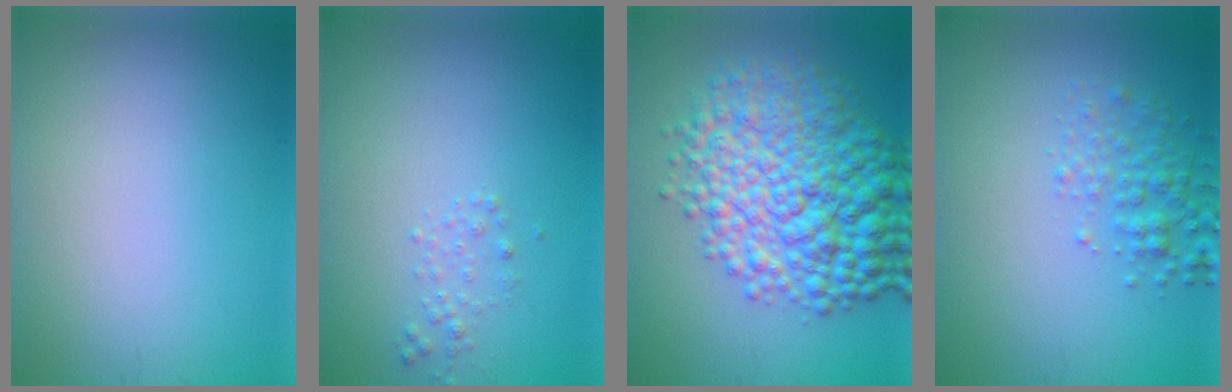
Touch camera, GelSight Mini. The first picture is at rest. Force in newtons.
{"total": 1.0, "press": 1.0, "slide": 0.1}
{"total": 10.1, "press": 10.1, "slide": 0.1}
{"total": 2.3, "press": 2.3, "slide": 0.1}